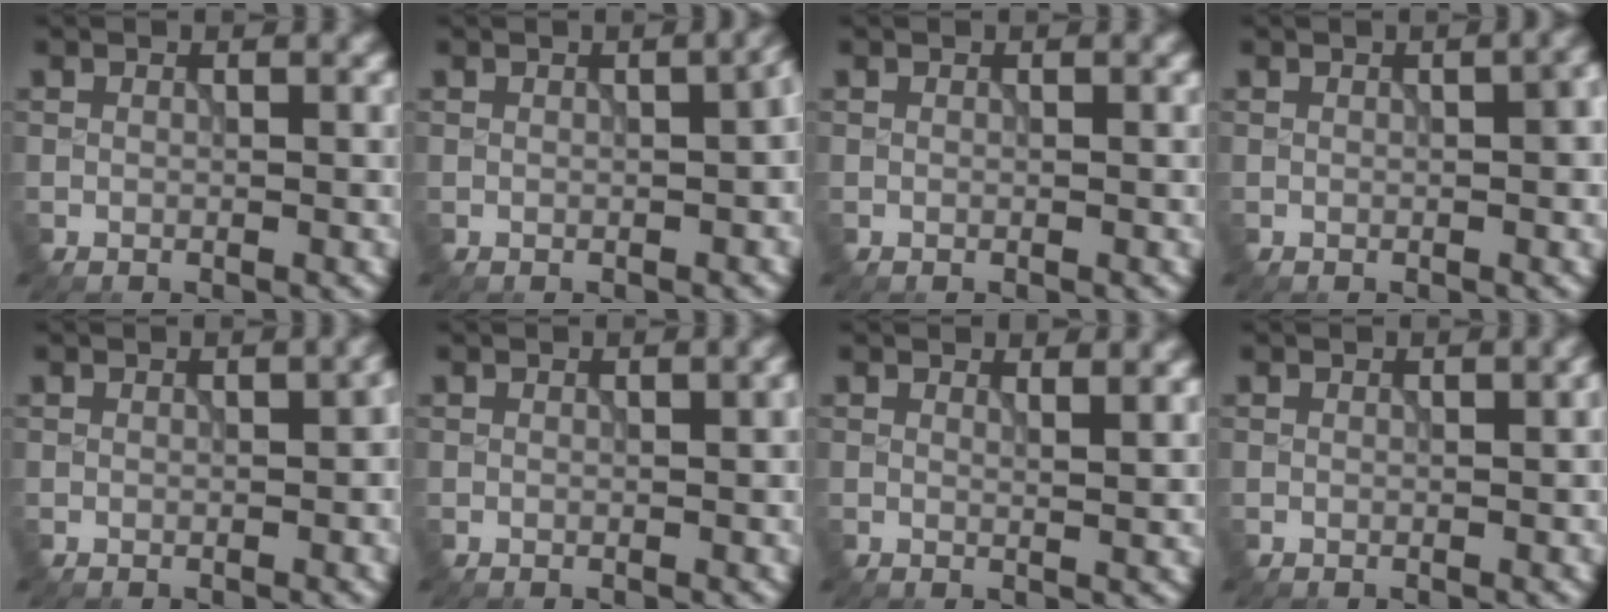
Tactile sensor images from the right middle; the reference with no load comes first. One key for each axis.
{"total": 3.3, "fx": -0.2, "fy": 1.3, "fz": 3.0, "tx": -0.028, "ty": -0.006, "tz": 0.009}
{"total": 0.0}
{"total": 3.0, "fx": 0.0, "fy": 1.1, "fz": 2.7, "tx": -0.026, "ty": 0.002, "tz": 0.010}
{"total": 1.8, "fx": -0.1, "fy": 0.8, "fz": 1.6, "tx": -0.016, "ty": 0.000, "tz": 0.005}
{"total": 1.1, "fx": 0.0, "fy": 0.4, "fz": 1.0, "tx": -0.008, "ty": -0.001, "tz": 0.006}
{"total": 1.8, "fx": 1.5, "fy": 0.4, "fz": 0.9, "tx": -0.001, "ty": -0.001, "tz": 0.012}
{"total": 1.1, "fx": 0.0, "fy": 0.5, "fz": 1.0, "tx": -0.009, "ty": -0.002, "tz": 0.005}